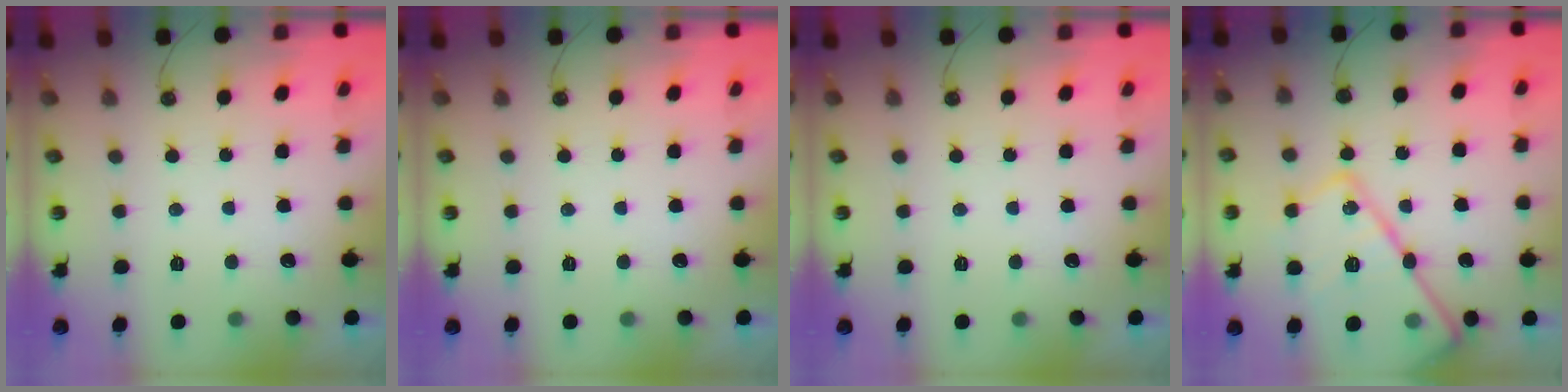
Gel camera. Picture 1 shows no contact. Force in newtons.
{"total": 0.0}
{"total": 0.0}
{"total": 23.5, "press": 23.4, "slide": 1.8}